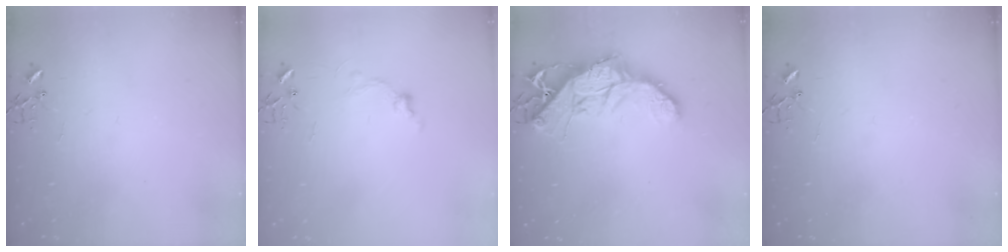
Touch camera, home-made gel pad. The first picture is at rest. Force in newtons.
{"total": 6.8, "press": 6.8, "slide": 0.7}
{"total": 16.1, "press": 16.1, "slide": 1.6}
{"total": 0.0}